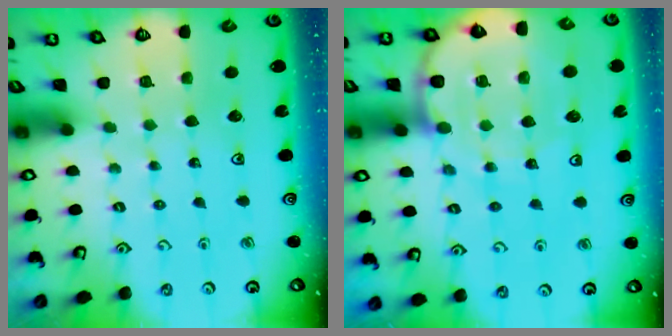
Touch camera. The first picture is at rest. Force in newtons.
{"total": 9.6, "press": 9.5, "slide": 1.2}